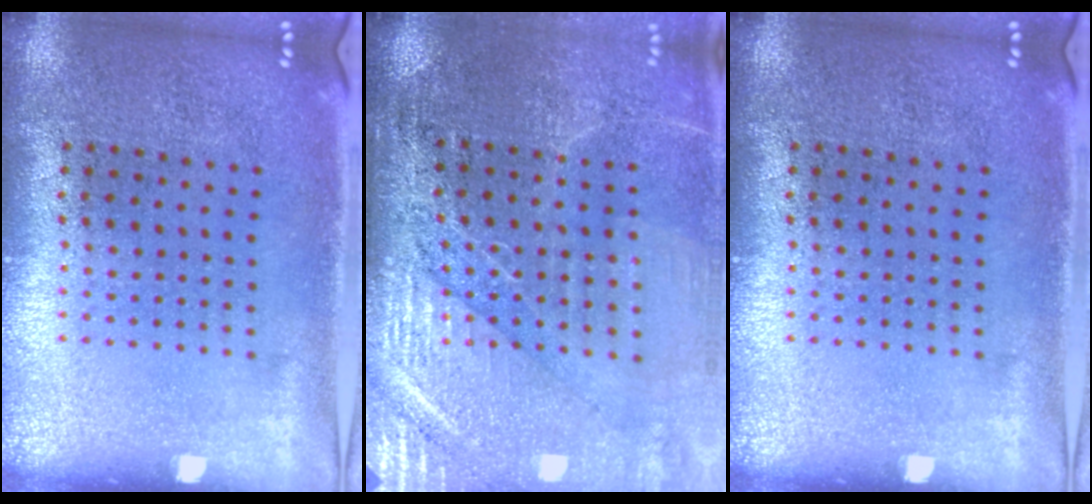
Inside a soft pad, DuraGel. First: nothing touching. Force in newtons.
{"total": 3.2, "press": 3.2, "slide": 0.2}
{"total": 0.0}